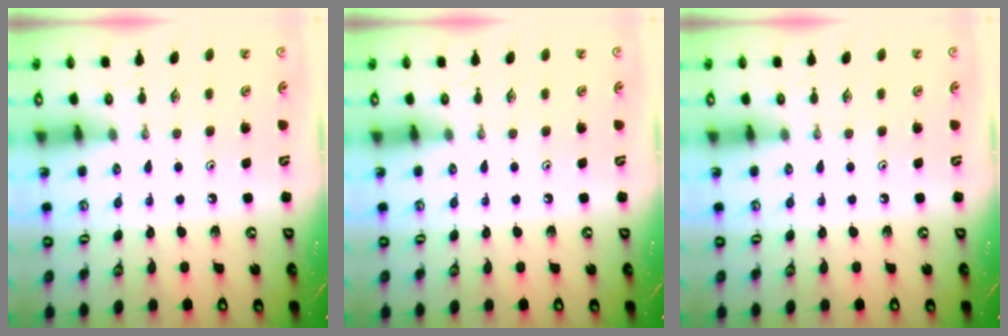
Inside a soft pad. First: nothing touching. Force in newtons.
{"total": 0.0}
{"total": 0.0}